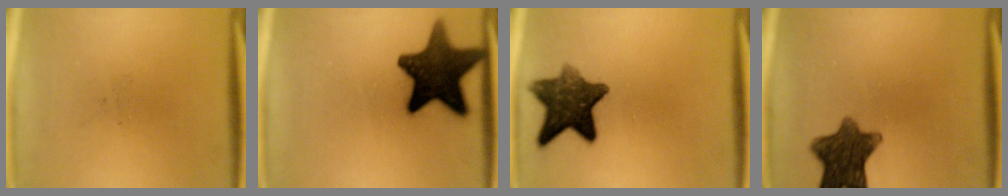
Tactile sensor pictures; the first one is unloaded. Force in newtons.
{"total": 15.5}
{"total": 10.3}
{"total": 10.2}